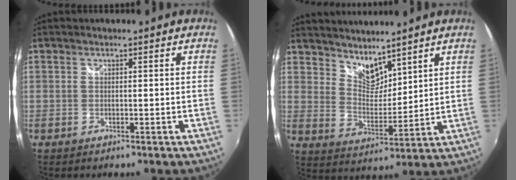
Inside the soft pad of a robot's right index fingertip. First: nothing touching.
{"total": 7.4, "force": [6.4, 2.7, 2.6], "torque": [-0.035, -0.003, 0.119]}